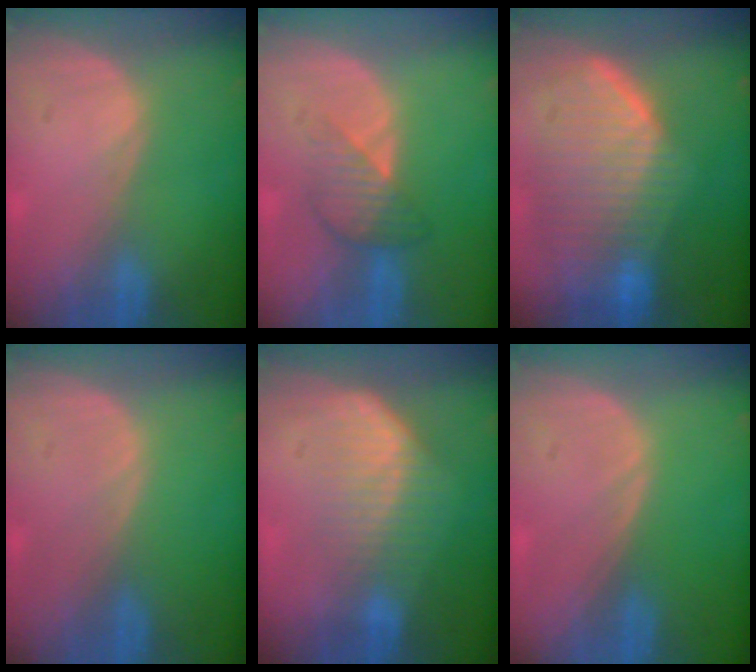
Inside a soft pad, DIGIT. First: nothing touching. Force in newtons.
{"total": 4.0, "press": 4.0, "slide": 0.1}
{"total": 10.1, "press": 9.0, "slide": 4.6}
{"total": 0.0}
{"total": 7.5, "press": 6.3, "slide": 4.0}
{"total": 0.0}